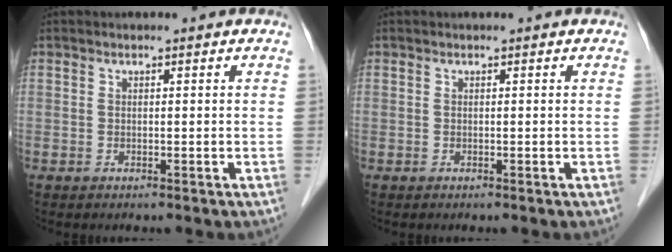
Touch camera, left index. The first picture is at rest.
{"total": 0.0}